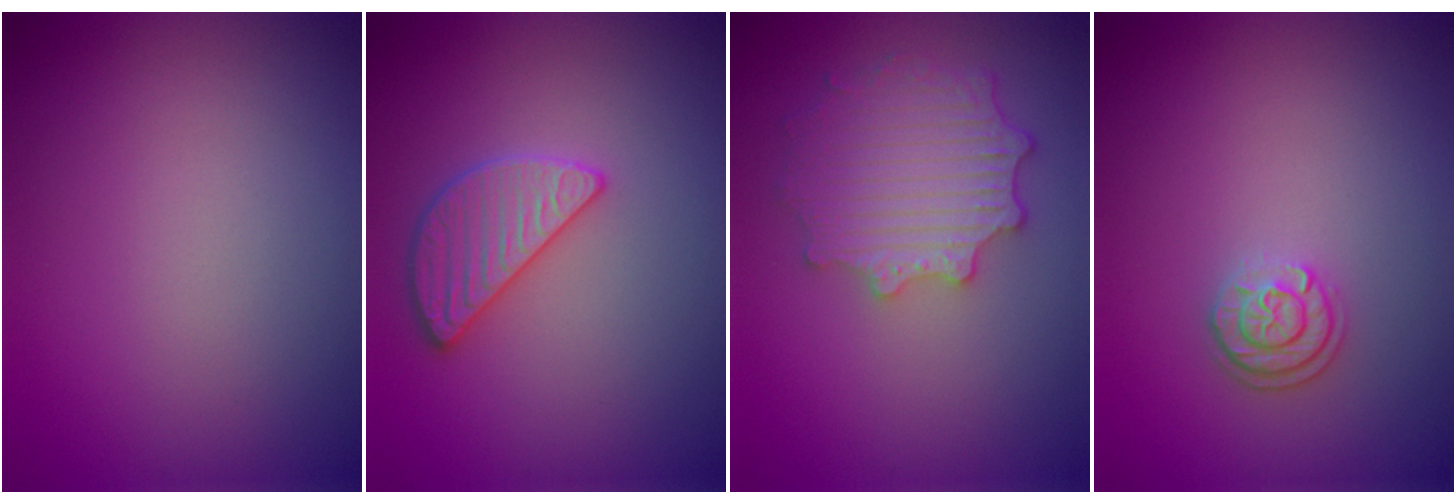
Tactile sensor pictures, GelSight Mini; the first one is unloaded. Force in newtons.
{"total": 2.8, "press": 2.8, "slide": 0.3}
{"total": 4.9, "press": 4.0, "slide": 2.8}
{"total": 1.8, "press": 1.5, "slide": 0.9}